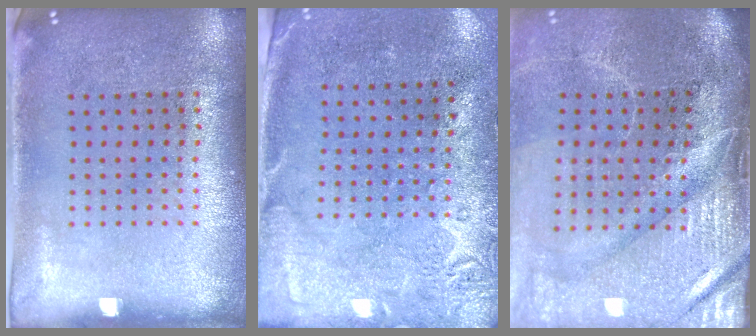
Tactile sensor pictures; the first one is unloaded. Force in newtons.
{"total": 2.8, "press": 2.2, "slide": 1.7}
{"total": 4.7, "press": 4.0, "slide": 2.5}